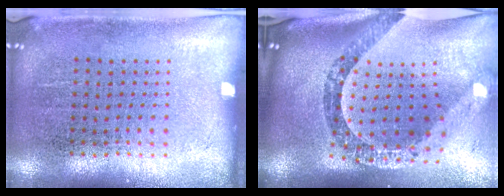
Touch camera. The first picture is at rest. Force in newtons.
{"total": 2.6, "press": 2.0, "slide": 1.6}